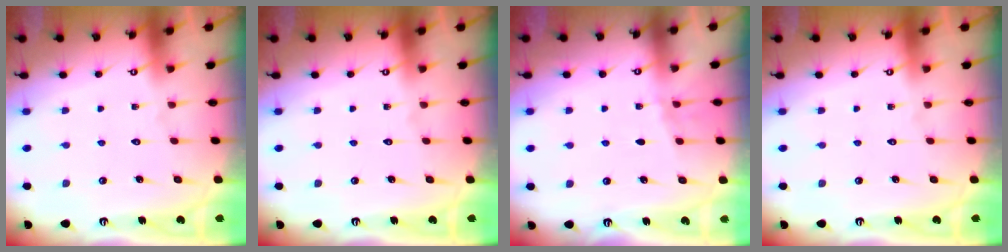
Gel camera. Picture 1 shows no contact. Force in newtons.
{"total": 0.0}
{"total": 4.7, "press": 3.9, "slide": 2.7}
{"total": 0.0}